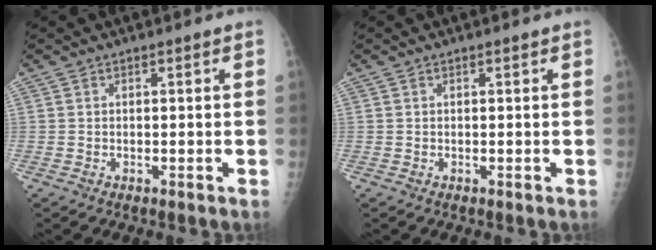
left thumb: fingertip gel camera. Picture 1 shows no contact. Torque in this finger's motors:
{"motor_torque": [0.03, 0.03, 0.22, -0.13, 0.00]}